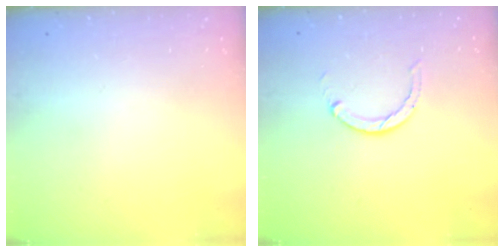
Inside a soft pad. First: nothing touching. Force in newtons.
{"total": 2.0, "press": 2.0, "slide": 0.3}